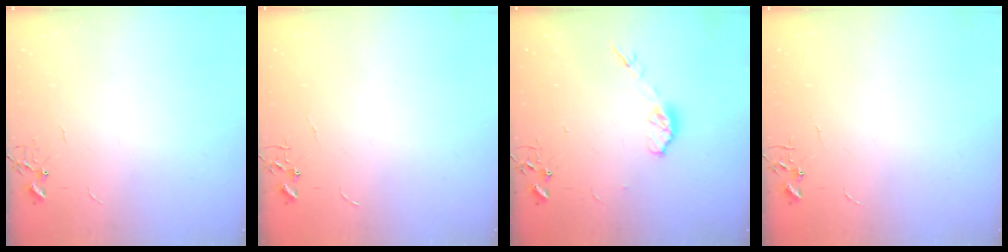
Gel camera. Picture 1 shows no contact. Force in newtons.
{"total": 0.0}
{"total": 7.1, "press": 7.1, "slide": 0.5}
{"total": 0.0}